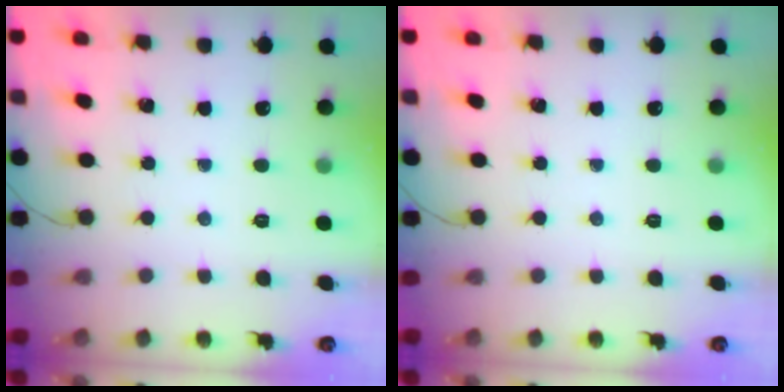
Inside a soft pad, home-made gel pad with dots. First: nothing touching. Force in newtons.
{"total": 0.0}